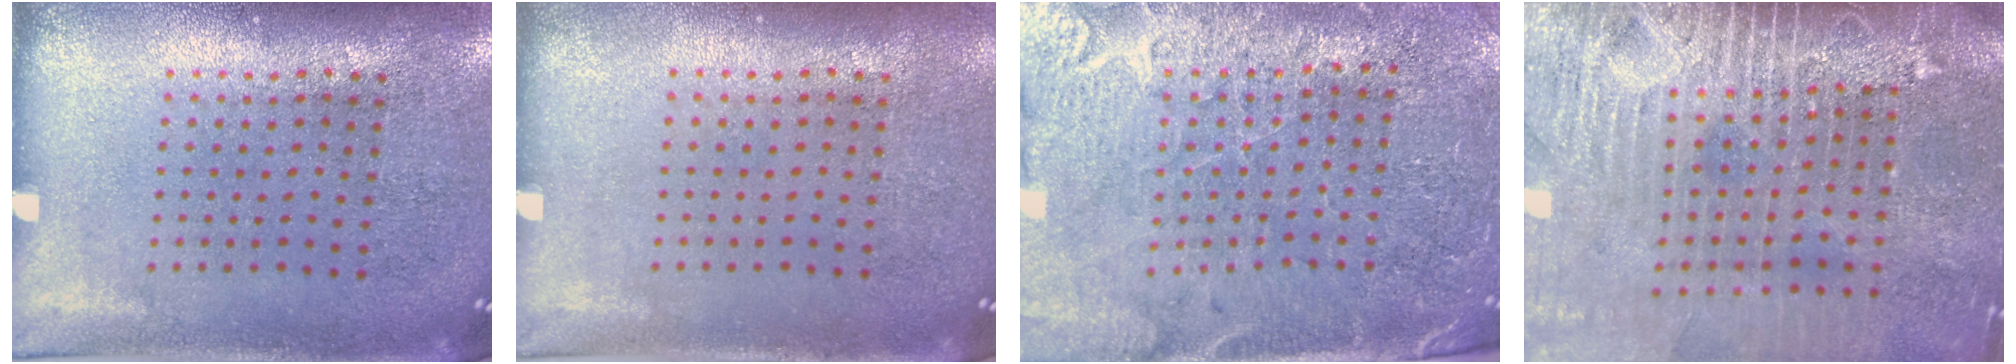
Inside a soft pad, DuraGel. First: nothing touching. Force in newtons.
{"total": 0.0}
{"total": 3.2, "press": 3.1, "slide": 0.8}
{"total": 4.4, "press": 3.7, "slide": 2.3}